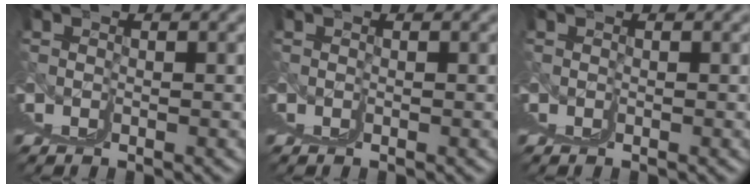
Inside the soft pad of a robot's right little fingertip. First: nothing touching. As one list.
[{"total": 0.0}, {"total": 0.0}]